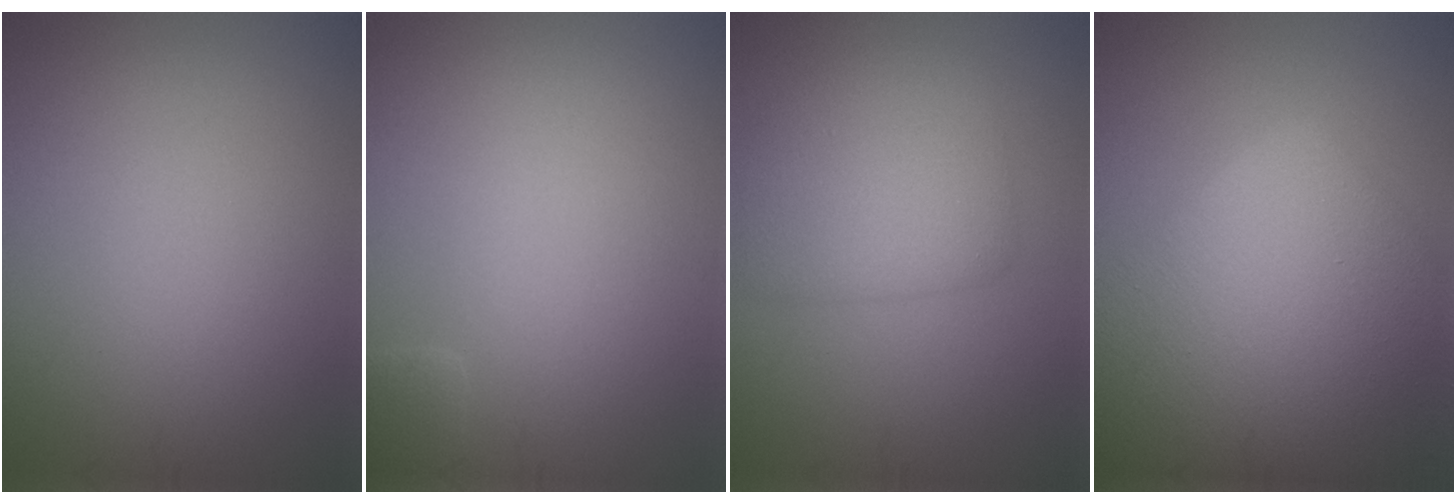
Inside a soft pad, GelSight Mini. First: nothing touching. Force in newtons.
{"total": 1.1, "press": 1.1, "slide": 0.2}
{"total": 4.3, "press": 4.3, "slide": 0.1}
{"total": 12.9, "press": 12.9, "slide": 0.5}